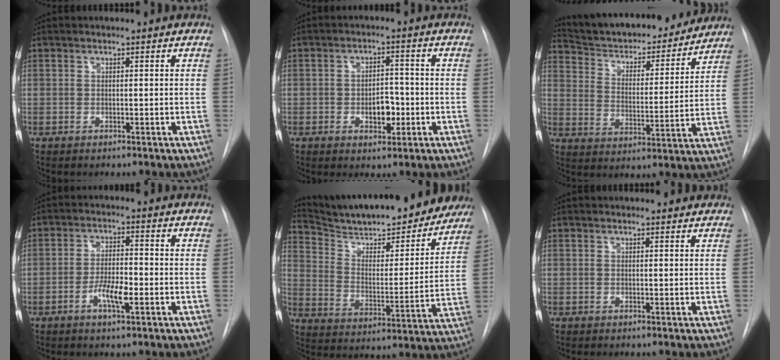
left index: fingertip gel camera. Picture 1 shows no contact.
{"total": 4.8, "force": [-1.3, 2.6, 3.7], "torque": [-0.052, 0.006, -0.015]}
{"total": 21.1, "force": [19.4, 4.7, 6.9], "torque": [-0.106, -0.004, 0.283]}
{"total": 5.0, "force": [-2.0, 1.2, 4.5], "torque": [-0.086, 0.000, -0.036]}
{"total": 25.6, "force": [22.9, 5.2, 10.3], "torque": [-0.165, -0.029, 0.319]}
{"total": 2.4, "force": [2.3, 0.7, 0.3], "torque": [-0.010, 0.010, 0.017]}